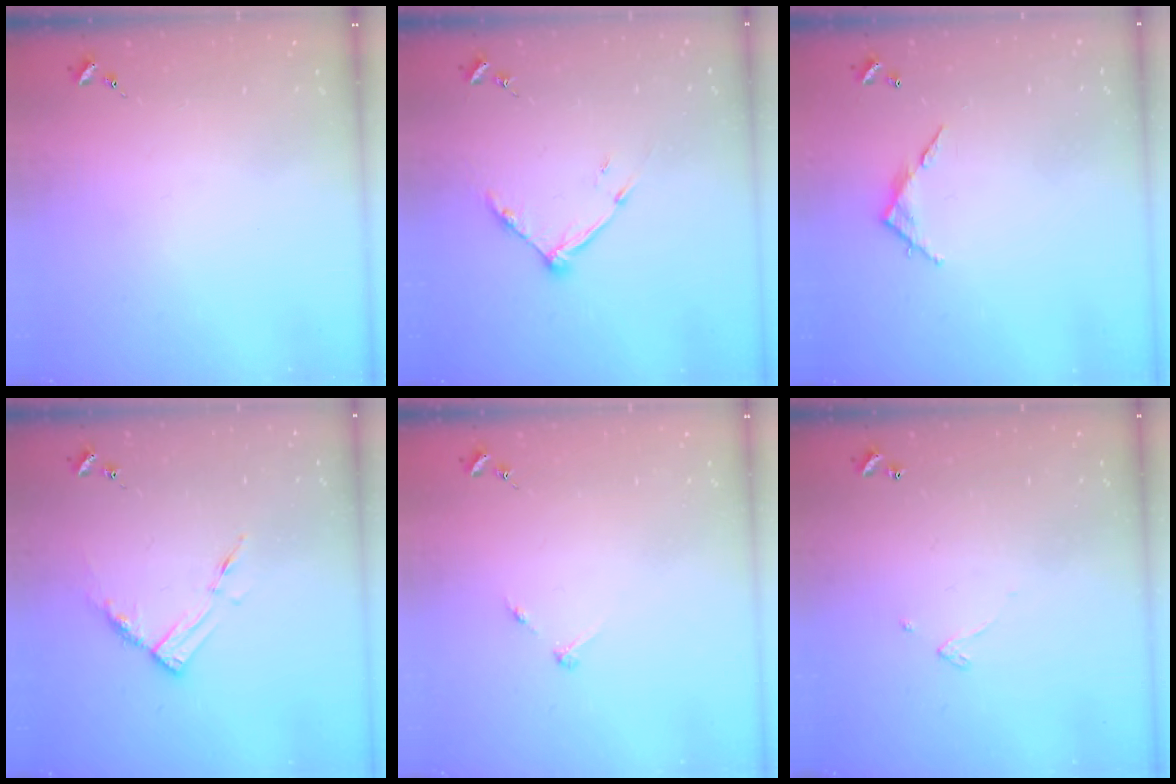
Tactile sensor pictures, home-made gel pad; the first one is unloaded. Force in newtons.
{"total": 9.3, "press": 9.3, "slide": 0.4}
{"total": 5.7, "press": 5.7, "slide": 0.4}
{"total": 8.8, "press": 8.8, "slide": 0.6}
{"total": 2.8, "press": 2.8, "slide": 0.3}
{"total": 2.6, "press": 2.6, "slide": 0.2}